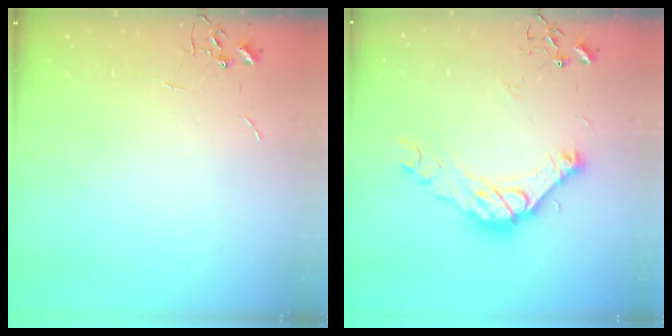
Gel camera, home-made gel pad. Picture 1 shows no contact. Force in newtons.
{"total": 14.2, "press": 14.2, "slide": 1.2}